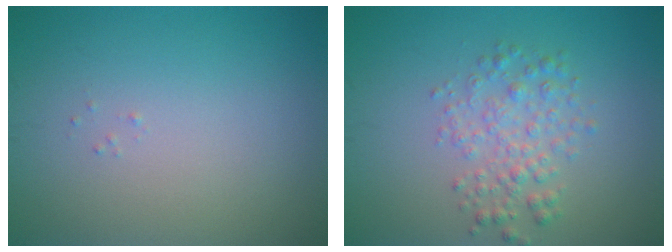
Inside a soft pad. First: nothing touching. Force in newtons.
{"total": 2.8, "press": 2.8, "slide": 0.0}